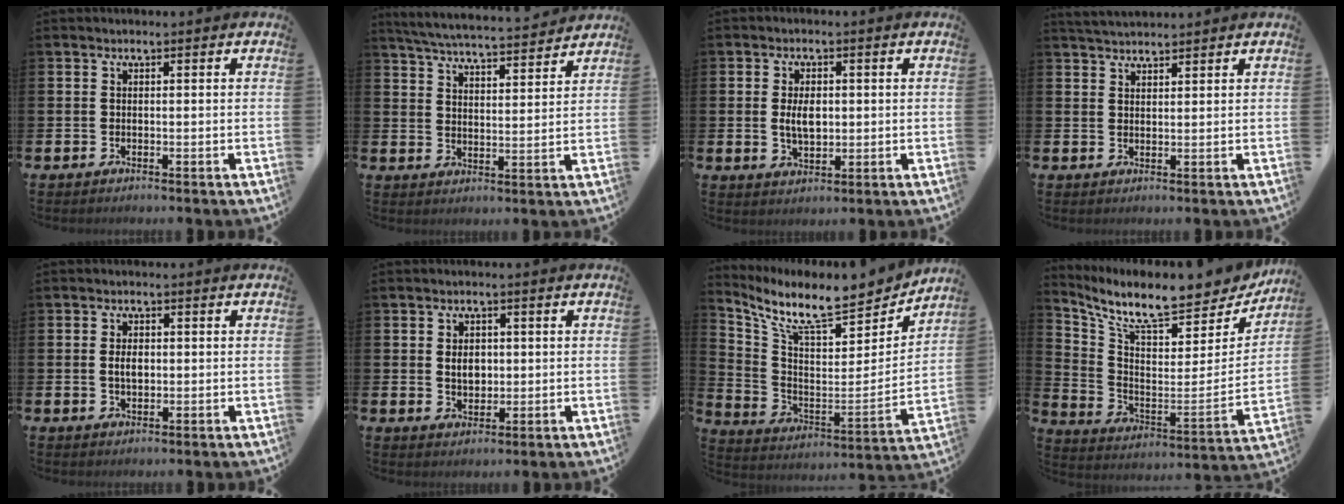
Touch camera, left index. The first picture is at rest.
{"total": 5.7, "force": [5.6, 0.3, 1.2], "torque": [-0.048, -0.038, 0.098]}
{"total": 4.1, "force": [0.3, 2.4, 3.4], "torque": [-0.051, 0.002, 0.000]}
{"total": 3.0, "force": [2.9, 0.4, 0.4], "torque": [-0.012, -0.008, 0.054]}
{"total": 2.6, "force": [0.1, 1.6, 2.0], "torque": [-0.024, 0.002, -0.003]}
{"total": 3.2, "force": [0.5, 2.3, 2.2], "torque": [-0.030, 0.004, 0.003]}
{"total": 11.0, "force": [9.5, 2.5, 5.0], "torque": [-0.128, -0.071, 0.157]}
{"total": 9.8, "force": [8.3, 2.3, 4.5], "torque": [-0.116, -0.070, 0.135]}